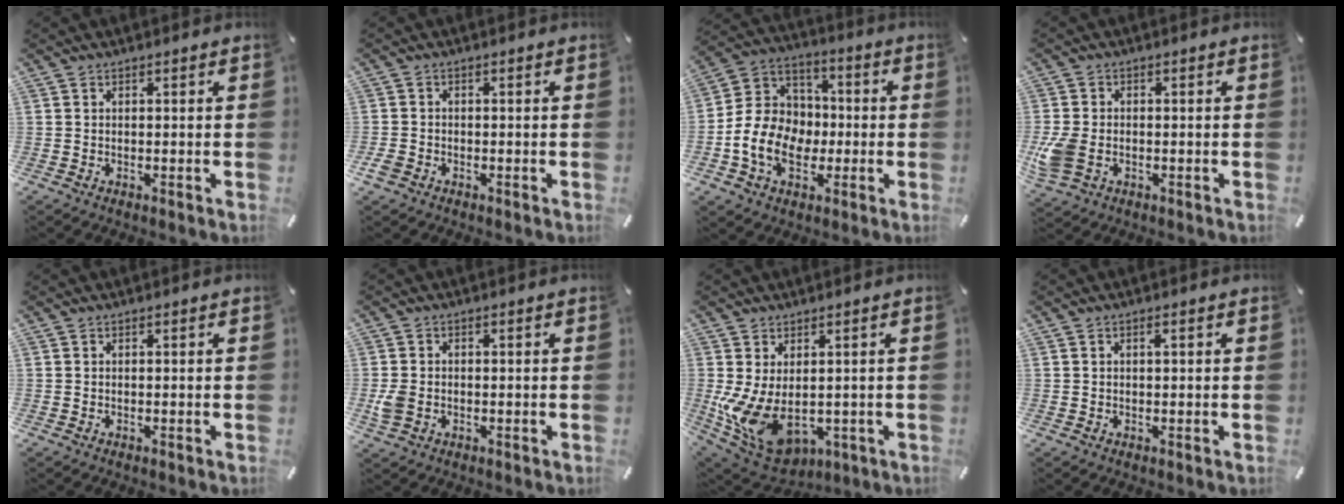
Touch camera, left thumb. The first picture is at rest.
{"total": 2.4, "force": [-1.5, 1.6, 1.0], "torque": [-0.030, 0.000, -0.031]}
{"total": 13.3, "force": [-3.5, 10.9, 6.8], "torque": [-0.157, 0.022, -0.061]}
{"total": 6.6, "force": [-1.5, 4.8, 4.3], "torque": [-0.102, 0.006, -0.026]}
{"total": 0.0}
{"total": 3.6, "force": [-0.8, 2.8, 2.3], "torque": [-0.052, 0.003, -0.016]}
{"total": 11.5, "force": [-1.5, 7.1, 8.9], "torque": [-0.202, -0.009, -0.019]}
{"total": 0.8, "force": [0.3, 0.4, 0.7], "torque": [-0.014, 0.003, 0.004]}